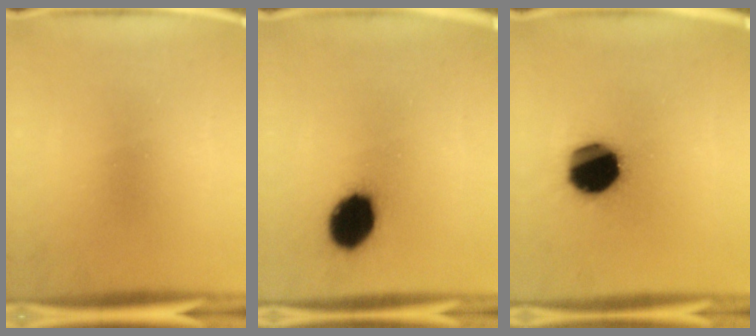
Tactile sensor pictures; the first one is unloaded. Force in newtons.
{"total": 11.9}
{"total": 18.9}